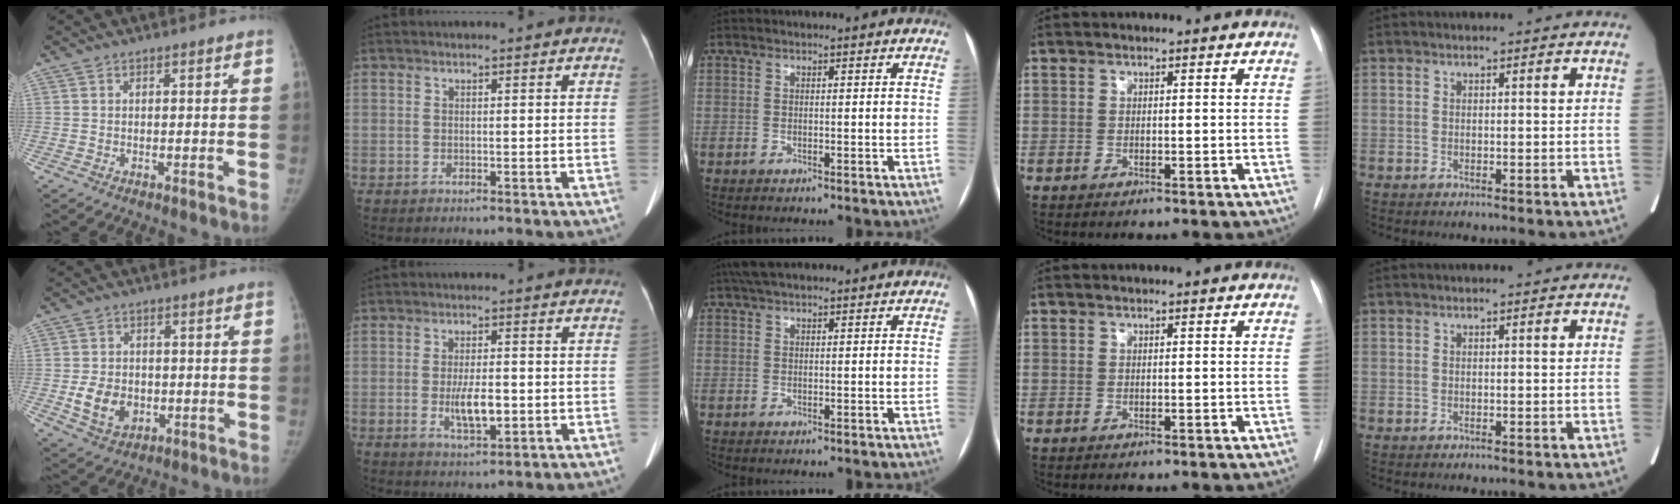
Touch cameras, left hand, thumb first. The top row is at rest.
{"thumb": {"total": 7.5, "force": [-1.3, 6.0, 4.4], "torque": [-0.054, 0.000, -0.011]}, "index": {"total": 5.3, "force": [-1.0, 1.6, 4.9], "torque": [-0.097, -0.008, -0.014]}, "middle": {"total": 4.1, "force": [3.2, 1.0, 2.4], "torque": [-0.042, 0.033, 0.057]}}